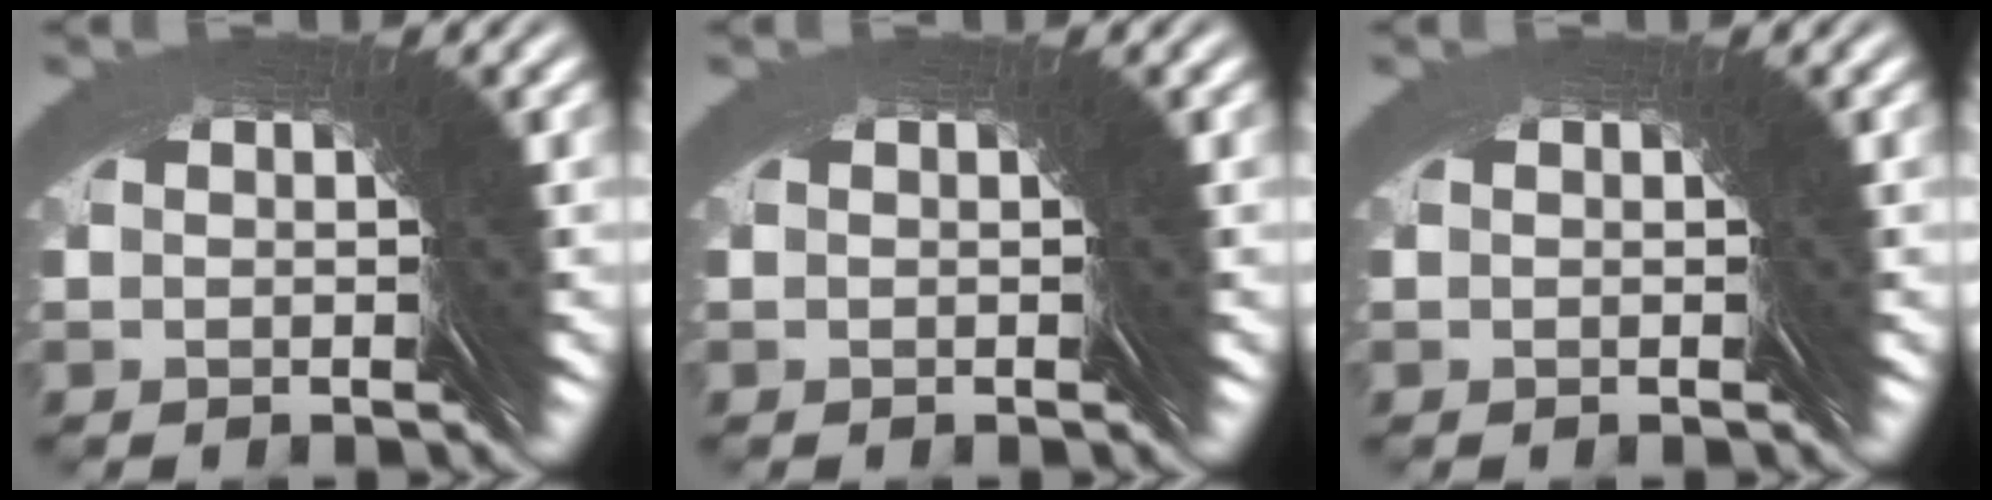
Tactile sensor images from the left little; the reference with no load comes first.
{"total": 0.0}
{"total": 0.0}